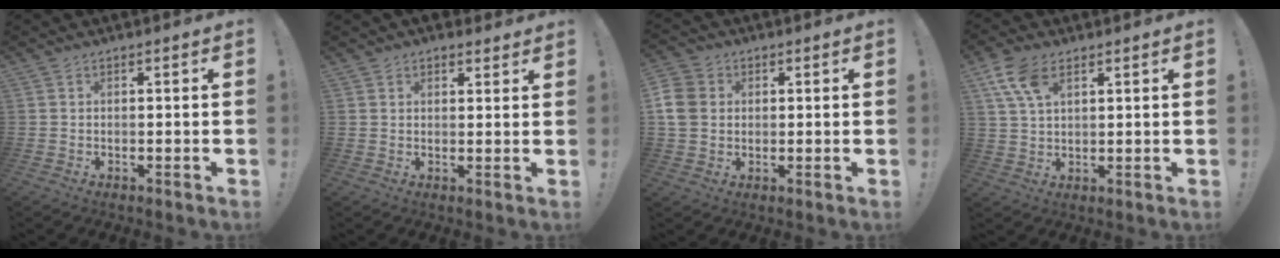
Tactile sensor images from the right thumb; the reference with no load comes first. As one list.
[{"total": 2.6, "force": [2.0, 1.7, 0.1], "torque": [0.015, -0.010, 0.033]}, {"total": 8.4, "force": [1.3, 7.1, 4.4], "torque": [-0.090, 0.006, 0.028]}, {"total": 9.2, "force": [4.7, 5.2, 6.0], "torque": [-0.112, -0.005, 0.094]}]